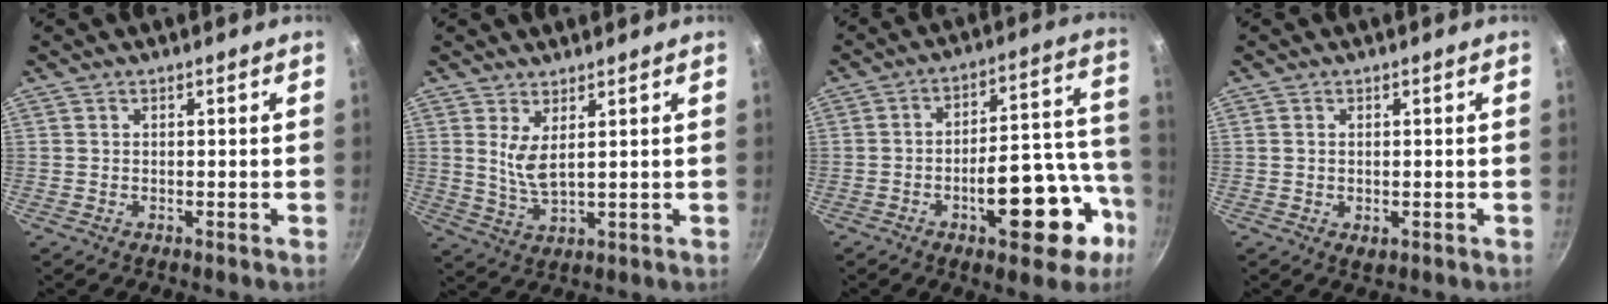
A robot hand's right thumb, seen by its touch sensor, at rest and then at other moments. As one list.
[{"total": 4.8, "force": [2.0, 1.4, 4.1], "torque": [-0.077, -0.031, 0.044]}, {"total": 18.0, "force": [-7.5, 7.9, 14.4], "torque": [-0.159, 0.068, -0.100]}, {"total": 1.8, "force": [-0.2, 1.1, 1.4], "torque": [-0.021, -0.004, -0.002]}]